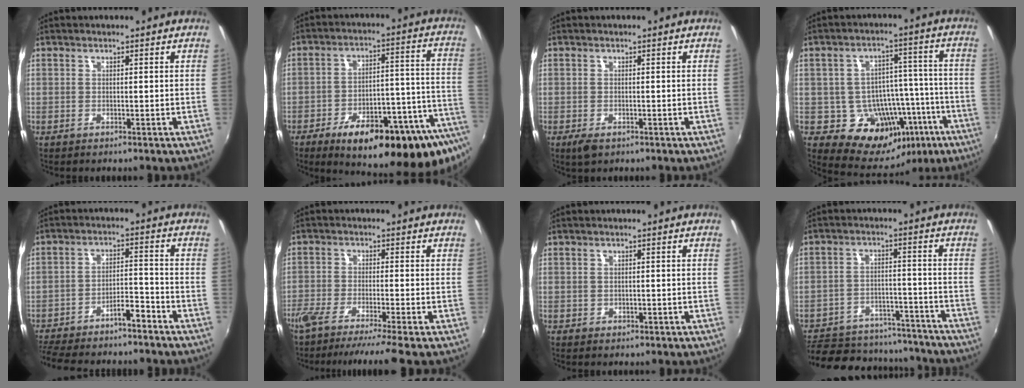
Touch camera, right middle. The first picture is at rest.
{"total": 26.2, "force": [-17.8, 7.0, 17.8], "torque": [-0.235, -0.012, -0.236]}
{"total": 1.5, "force": [-0.9, 0.9, 0.8], "torque": [-0.015, -0.005, -0.017]}
{"total": 16.6, "force": [-7.5, 12.7, 7.7], "torque": [-0.129, 0.031, -0.071]}
{"total": 9.4, "force": [-8.3, 1.5, 4.3], "torque": [-0.093, 0.018, -0.139]}
{"total": 8.3, "force": [-7.0, -1.1, 4.4], "torque": [-0.093, -0.032, -0.121]}
{"total": 0.8, "force": [-0.2, 0.7, 0.2], "torque": [0.000, 0.000, -0.001]}
{"total": 21.4, "force": [-17.3, 9.8, 7.9], "torque": [-0.184, 0.024, -0.215]}